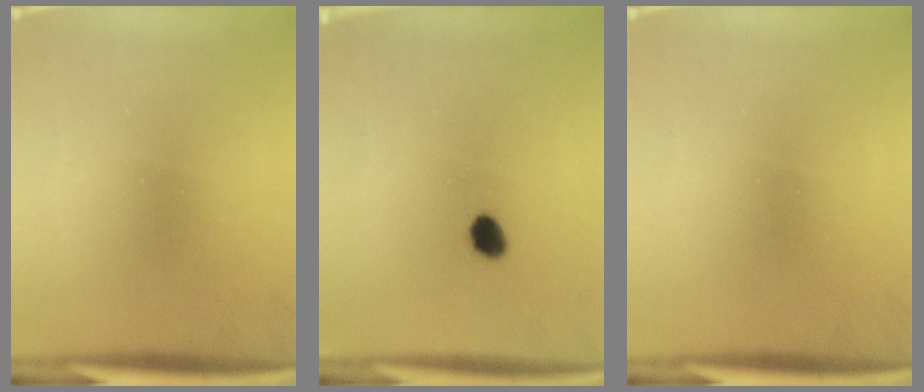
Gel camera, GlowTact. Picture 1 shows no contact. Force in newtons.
{"total": 2.7}
{"total": 0.0}